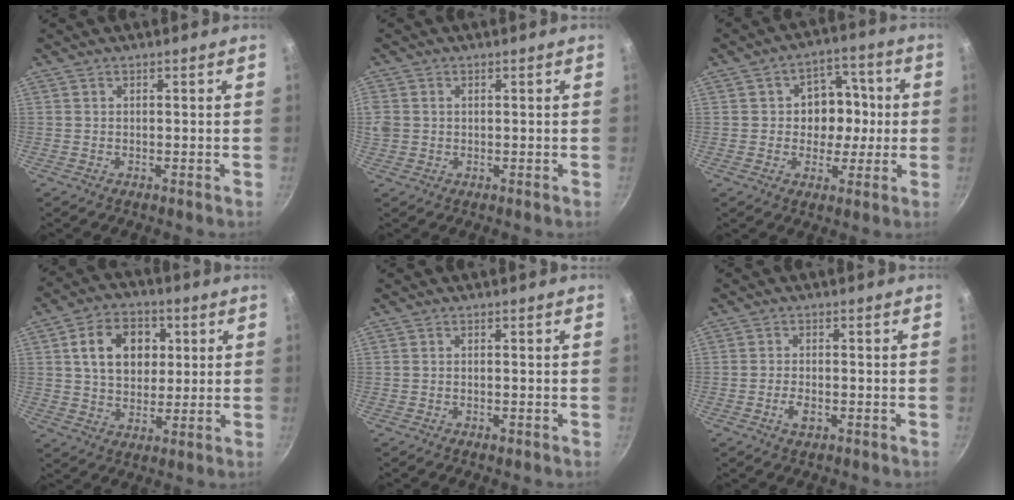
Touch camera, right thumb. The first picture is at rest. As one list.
[{"total": 3.2, "force": [0.4, 2.7, 1.6], "torque": [-0.030, 0.003, 0.008]}, {"total": 10.0, "force": [0.1, 8.3, 5.7], "torque": [-0.029, 0.013, -0.006]}, {"total": 12.6, "force": [3.0, 9.4, 7.9], "torque": [-0.099, 0.005, 0.045]}, {"total": 0.9, "force": [-0.5, 0.4, 0.6], "torque": [-0.013, 0.003, -0.008]}, {"total": 3.0, "force": [-1.2, 1.5, 2.3], "torque": [-0.048, 0.006, -0.024]}]